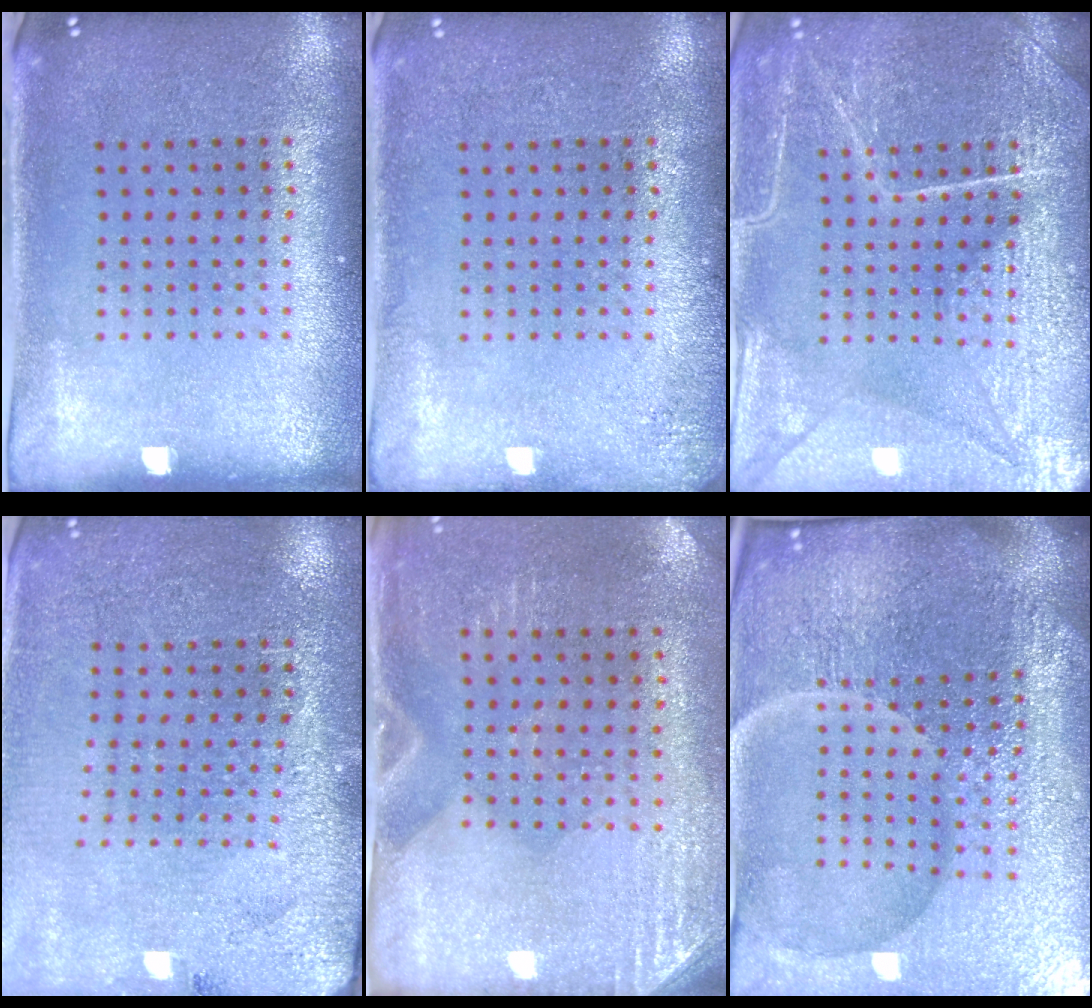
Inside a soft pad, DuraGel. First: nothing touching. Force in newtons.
{"total": 1.3, "press": 1.3, "slide": 0.2}
{"total": 4.6, "press": 4.6, "slide": 0.5}
{"total": 2.8, "press": 2.8, "slide": 0.1}
{"total": 2.9, "press": 2.5, "slide": 1.3}
{"total": 7.1, "press": 6.3, "slide": 3.3}